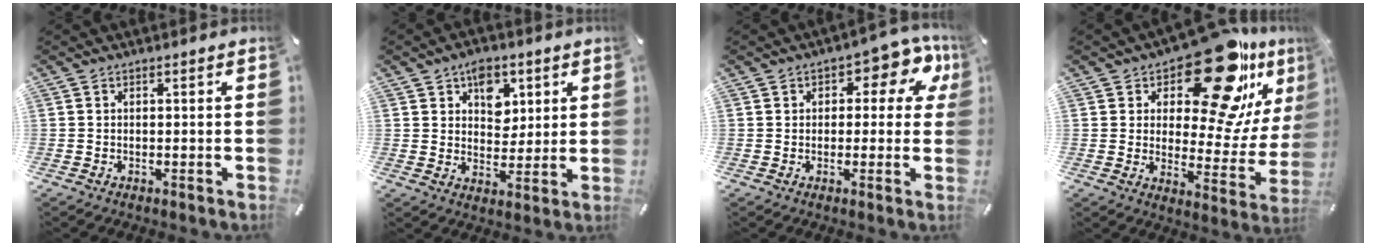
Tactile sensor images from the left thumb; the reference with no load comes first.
{"total": 7.4, "force": [3.7, 5.7, 2.9], "torque": [-0.027, -0.010, 0.062]}
{"total": 9.1, "force": [3.6, 5.2, 6.5], "torque": [-0.073, -0.015, 0.058]}
{"total": 23.1, "force": [16.0, 8.9, 14.0], "torque": [-0.193, -0.124, 0.264]}